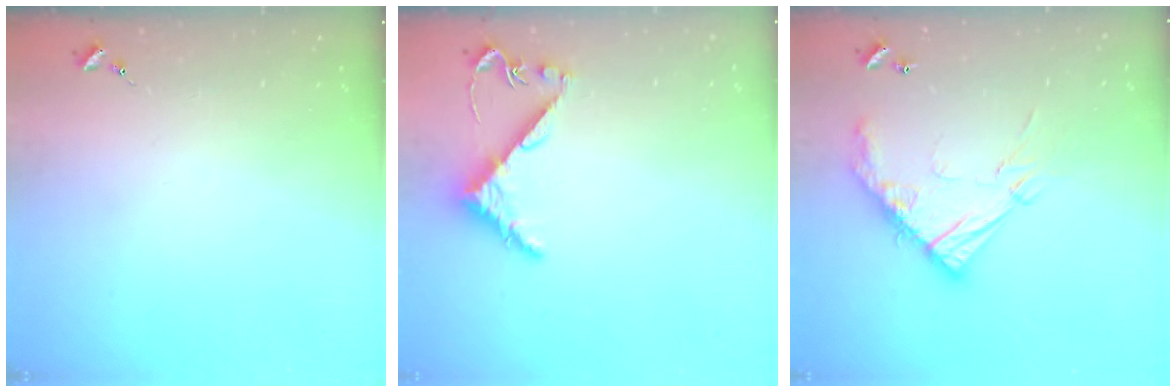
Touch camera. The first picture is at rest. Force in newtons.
{"total": 5.2, "press": 5.2, "slide": 0.4}
{"total": 16.5, "press": 16.5, "slide": 1.5}